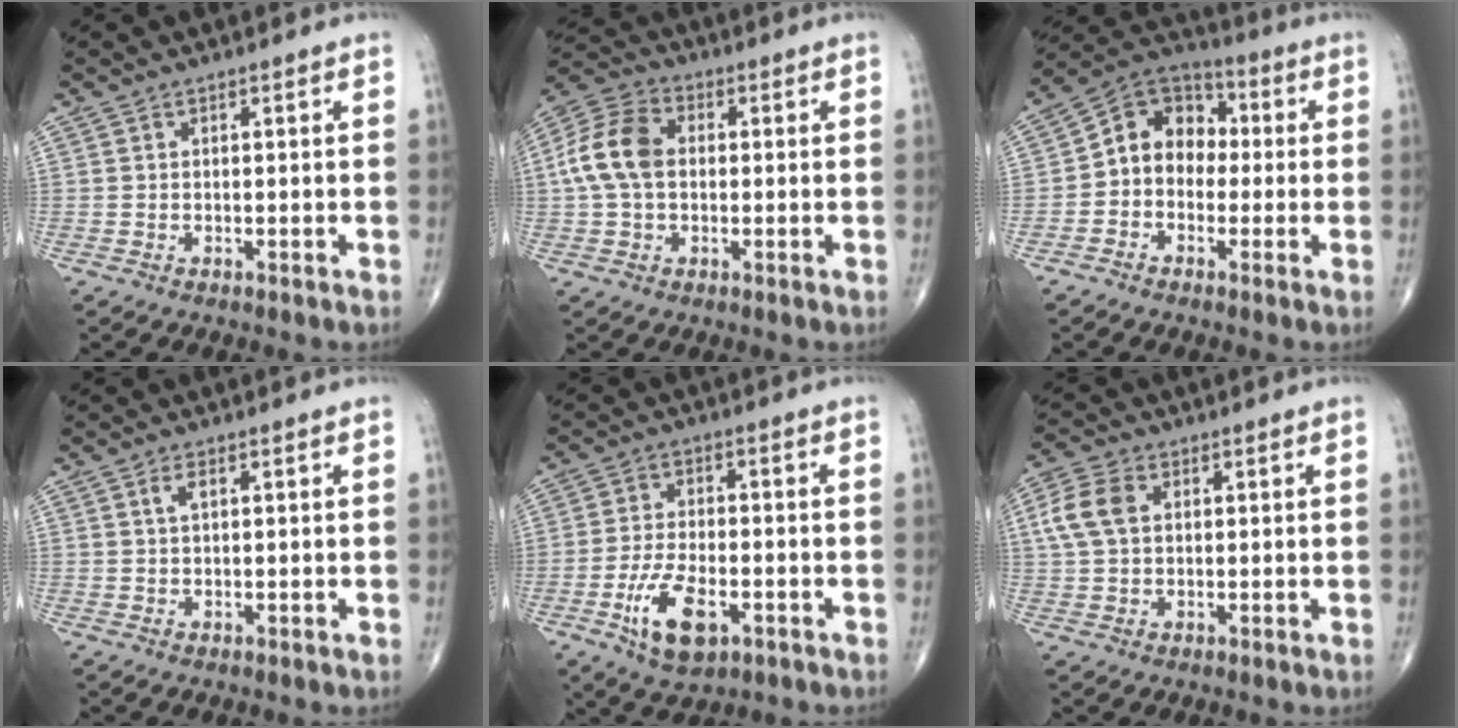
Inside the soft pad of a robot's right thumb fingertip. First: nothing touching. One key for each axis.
{"total": 10.9, "fx": 0.6, "fy": 7.5, "fz": 7.9, "tx": -0.161, "ty": 0.029, "tz": 0.003}
{"total": 10.5, "fx": -0.4, "fy": 8.5, "fz": 6.2, "tx": -0.067, "ty": 0.042, "tz": -0.025}
{"total": 1.9, "fx": 0.7, "fy": 0.8, "fz": 1.6, "tx": -0.033, "ty": 0.003, "tz": 0.015}
{"total": 9.8, "fx": -3.9, "fy": 4.6, "fz": 7.7, "tx": -0.144, "ty": 0.007, "tz": -0.065}
{"total": 7.1, "fx": 1.6, "fy": 4.8, "fz": 5.0, "tx": -0.113, "ty": 0.012, "tz": 0.029}